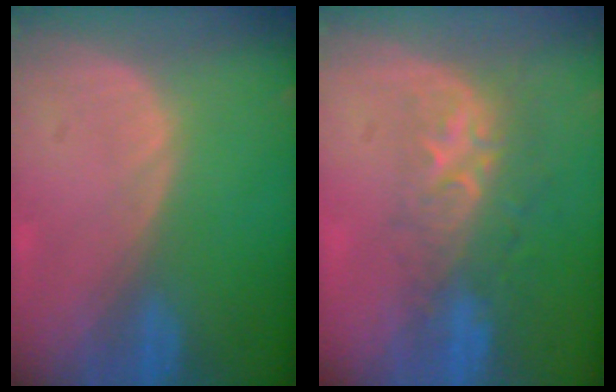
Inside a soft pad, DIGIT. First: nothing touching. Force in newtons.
{"total": 8.9, "press": 7.2, "slide": 5.2}